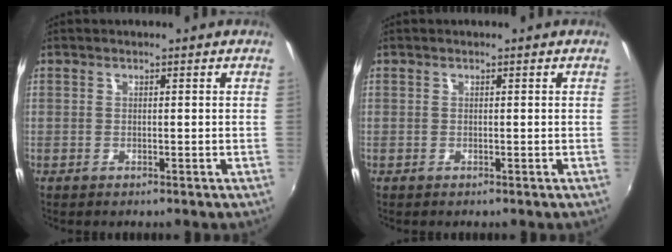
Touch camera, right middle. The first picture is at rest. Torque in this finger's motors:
{"motor_torque": [0.00, -0.18, 0.03, 0.01]}